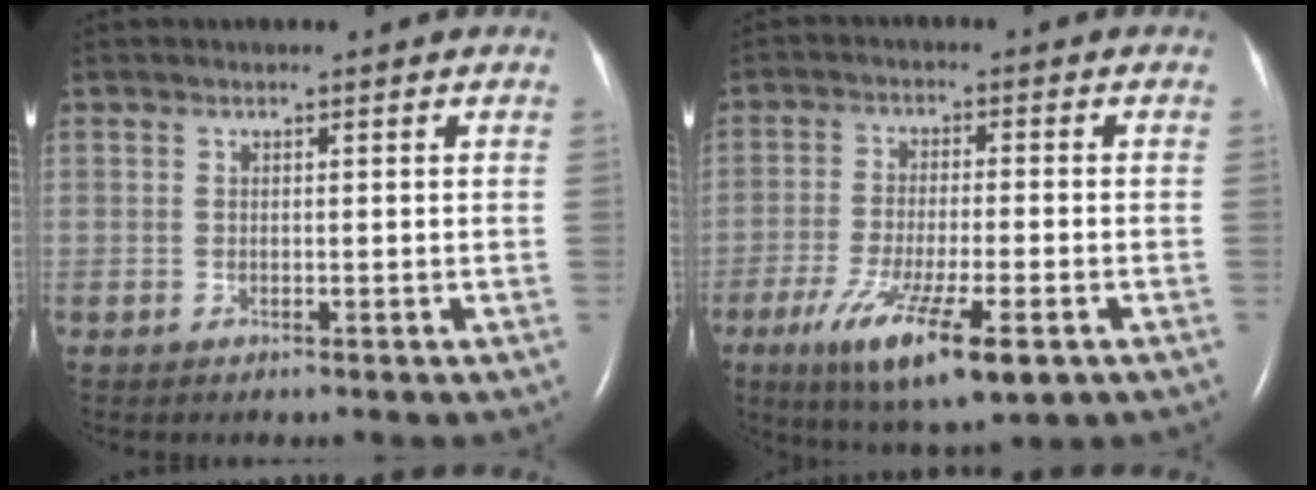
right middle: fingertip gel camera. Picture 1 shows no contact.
{"total": 12.4, "force": [-6.2, 2.3, 10.5], "torque": [-0.188, -0.032, -0.097]}